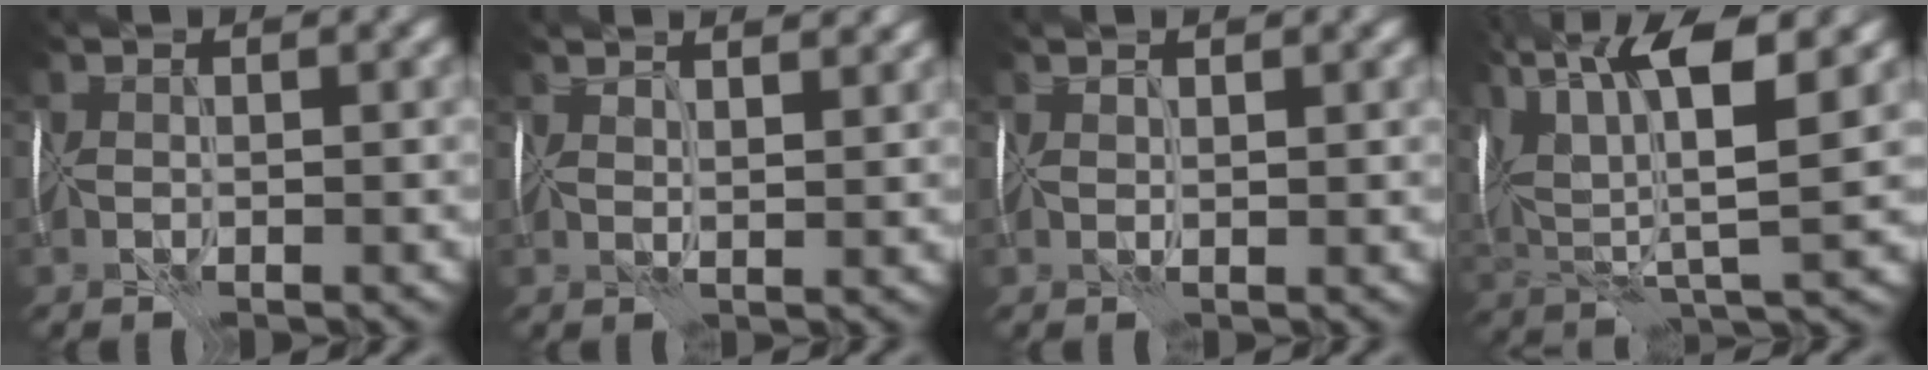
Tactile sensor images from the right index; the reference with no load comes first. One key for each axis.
{"total": 5.3, "fx": 4.0, "fy": 1.9, "fz": 2.8, "tx": -0.022, "ty": 0.033, "tz": 0.034}
{"total": 1.3, "fx": 1.2, "fy": 0.2, "fz": 0.4, "tx": -0.002, "ty": 0.000, "tz": 0.020}
{"total": 13.2, "fx": 6.9, "fy": 4.2, "fz": 10.4, "tx": -0.212, "ty": 0.019, "tz": 0.127}